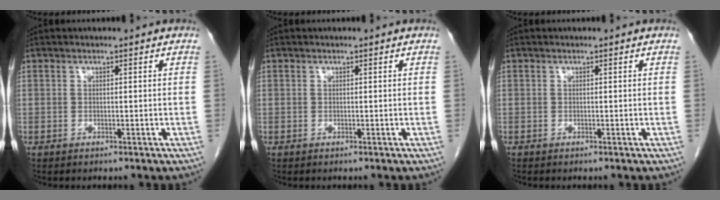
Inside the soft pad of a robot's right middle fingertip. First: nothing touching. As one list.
[{"total": 0.0}, {"total": 0.0}]